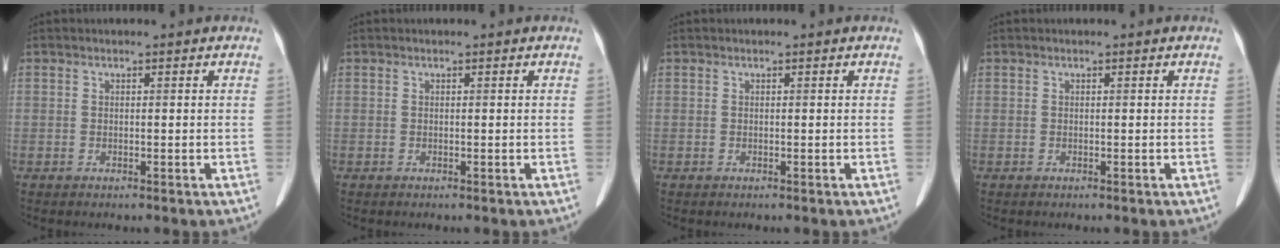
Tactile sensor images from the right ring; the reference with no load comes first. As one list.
[{"total": 0.0}, {"total": 0.0}, {"total": 0.0}]